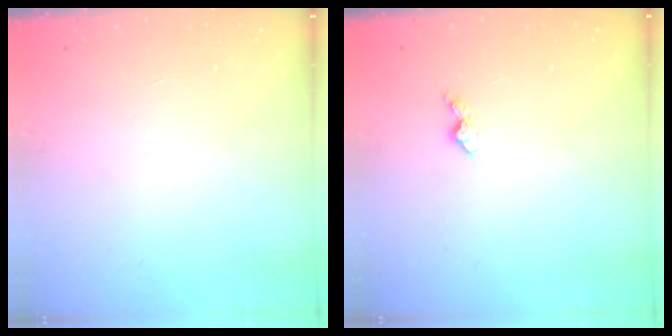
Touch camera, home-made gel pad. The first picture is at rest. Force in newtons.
{"total": 5.5, "press": 5.4, "slide": 0.6}